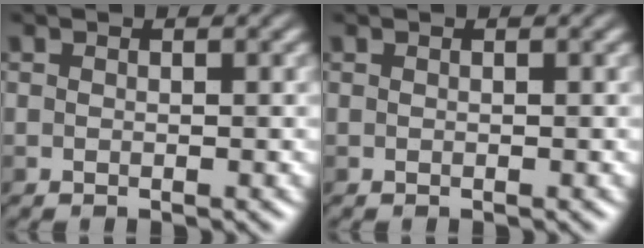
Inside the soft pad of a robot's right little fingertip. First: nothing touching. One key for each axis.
{"total": 0.0}